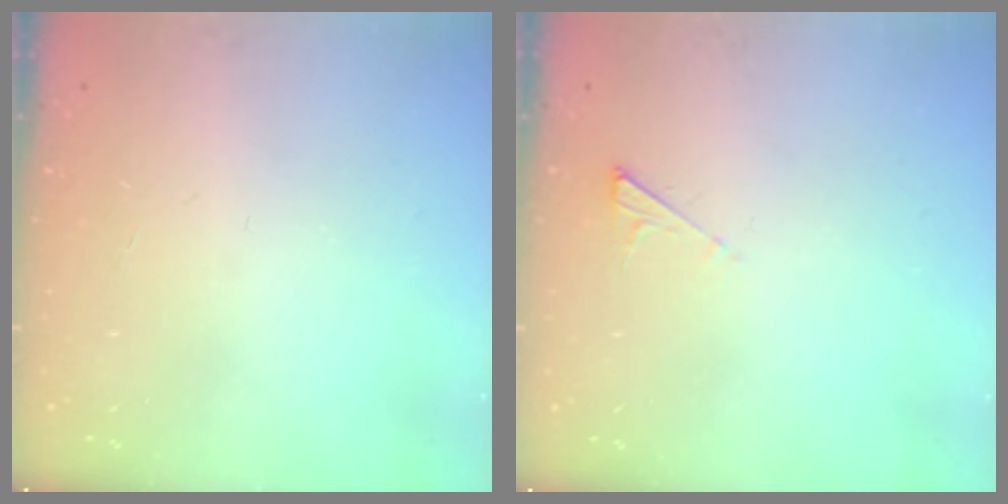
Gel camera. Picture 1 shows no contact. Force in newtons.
{"total": 2.3, "press": 2.2, "slide": 0.4}